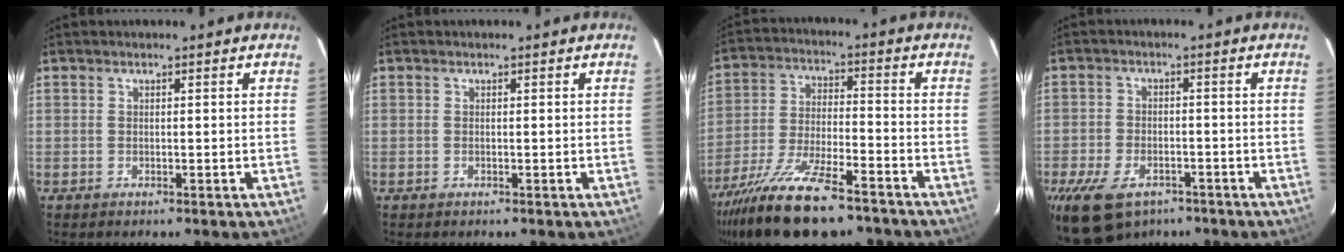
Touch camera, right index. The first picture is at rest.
{"total": 0.0}
{"total": 19.4, "force": [-14.7, 5.4, 11.6], "torque": [-0.233, -0.044, -0.251]}
{"total": 12.1, "force": [-7.8, 6.9, 6.3], "torque": [-0.153, -0.016, -0.129]}